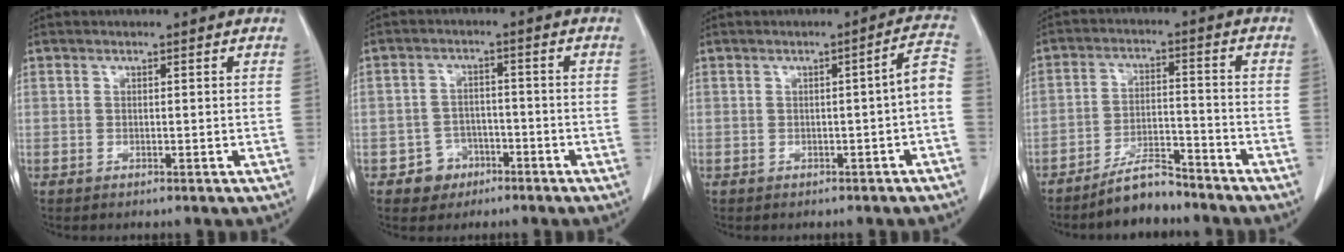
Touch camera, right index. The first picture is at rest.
{"total": 4.4, "force": [-2.3, 3.7, 0.3], "torque": [0.002, 0.015, -0.033]}
{"total": 4.1, "force": [-1.3, 0.2, 3.9], "torque": [-0.044, 0.013, -0.017]}
{"total": 6.3, "force": [-5.7, 1.6, 2.2], "torque": [-0.039, -0.002, -0.102]}